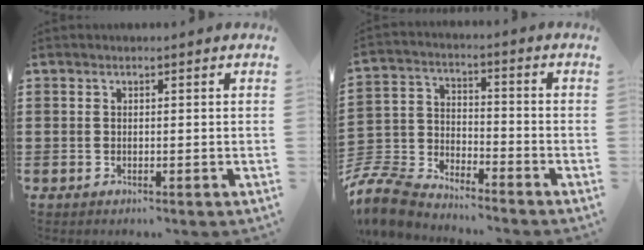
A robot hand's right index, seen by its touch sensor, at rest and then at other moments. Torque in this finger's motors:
{"motor_torque": [-1.05, 1.09, -1.05, -0.21]}